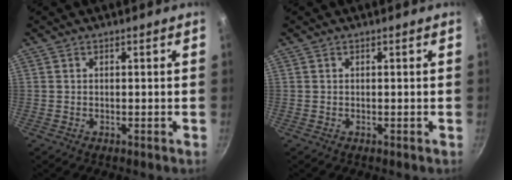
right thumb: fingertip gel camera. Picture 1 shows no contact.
{"total": 0.0}